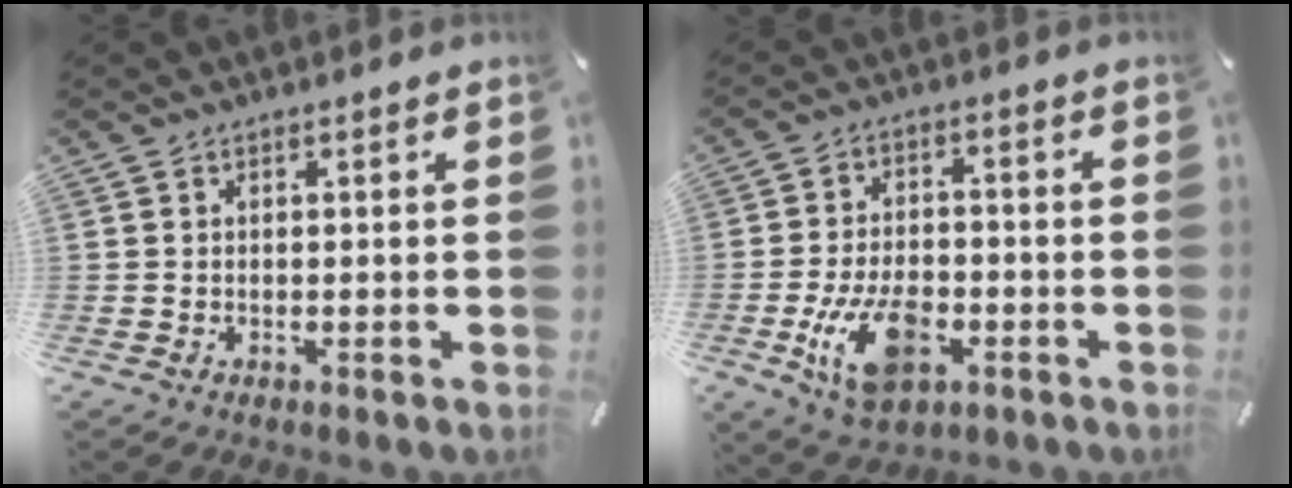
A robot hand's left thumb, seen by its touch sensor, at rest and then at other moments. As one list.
[{"total": 12.5, "force": [-4.4, 7.3, 9.2], "torque": [-0.174, 0.002, -0.078]}]